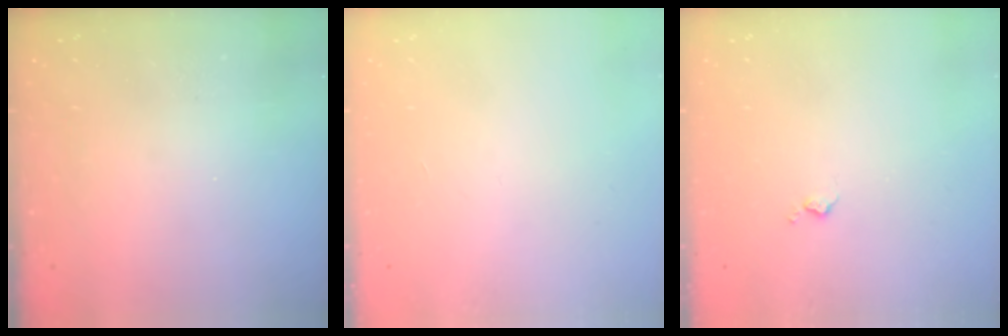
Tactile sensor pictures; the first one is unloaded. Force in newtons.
{"total": 0.0}
{"total": 3.8, "press": 3.7, "slide": 0.6}